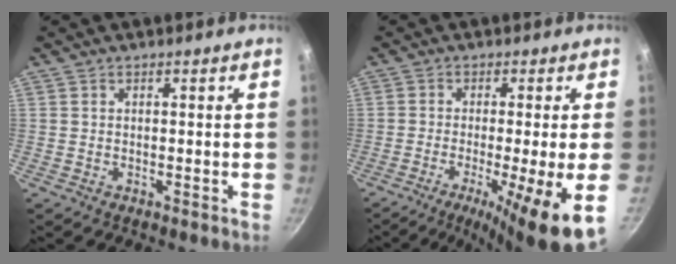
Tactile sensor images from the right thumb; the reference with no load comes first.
{"total": 13.3, "force": [-4.8, 1.1, 12.3], "torque": [-0.191, -0.012, -0.071]}